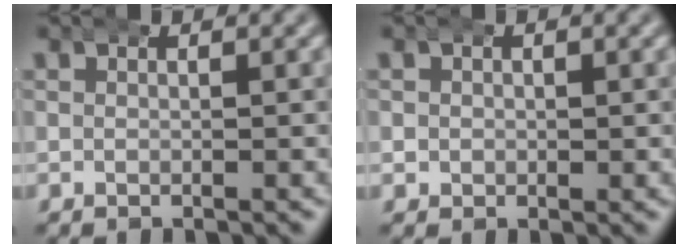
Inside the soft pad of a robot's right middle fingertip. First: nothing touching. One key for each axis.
{"total": 1.4, "fx": 0.2, "fy": 1.3, "fz": 0.3, "tx": -0.013, "ty": -0.006, "tz": 0.007}